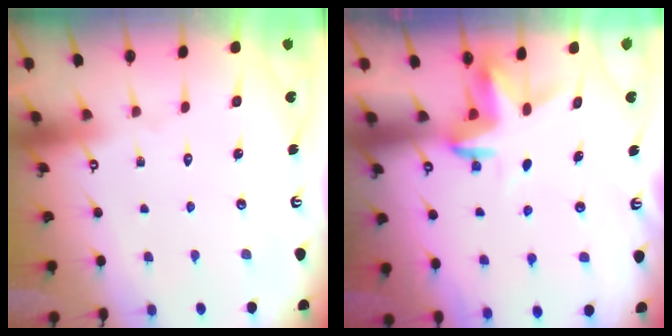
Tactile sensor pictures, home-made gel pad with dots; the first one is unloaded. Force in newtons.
{"total": 3.4, "press": 3.4, "slide": 0.2}